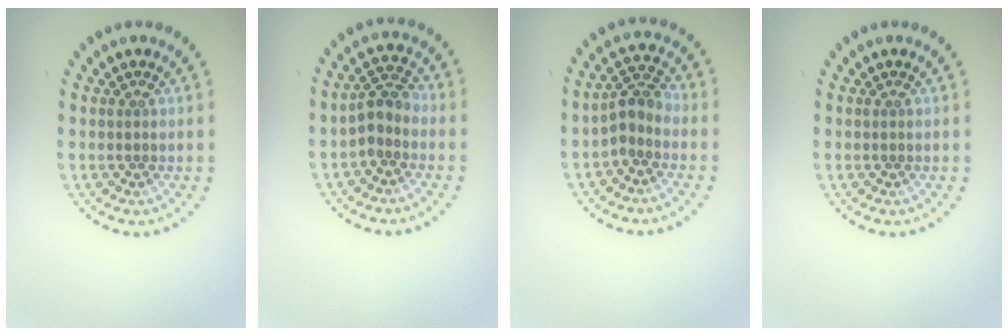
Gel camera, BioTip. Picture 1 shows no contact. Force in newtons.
{"total": 2.4, "press": 2.0, "slide": 1.3}
{"total": 2.6, "press": 2.0, "slide": 1.6}
{"total": 0.0}